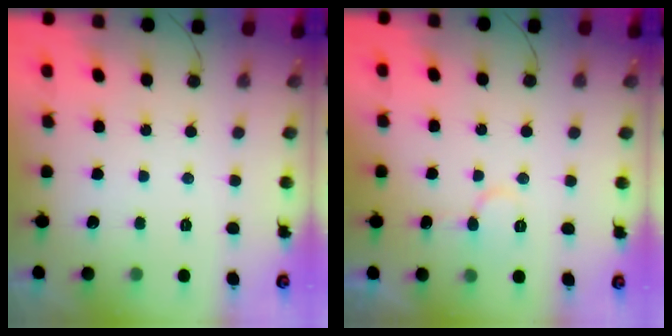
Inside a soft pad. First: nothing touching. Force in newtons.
{"total": 6.7, "press": 6.7, "slide": 0.1}